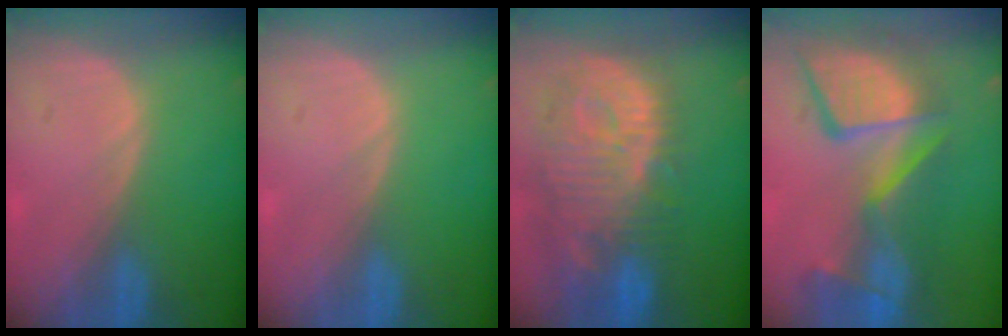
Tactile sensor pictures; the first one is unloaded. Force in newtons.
{"total": 0.0}
{"total": 13.3, "press": 11.6, "slide": 6.5}
{"total": 13.4, "press": 11.3, "slide": 7.3}